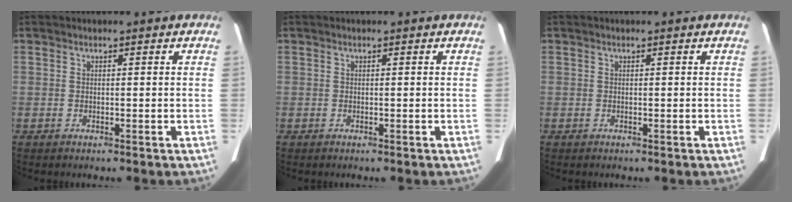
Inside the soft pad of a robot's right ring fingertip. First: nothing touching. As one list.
[{"total": 0.0}, {"total": 0.0}]